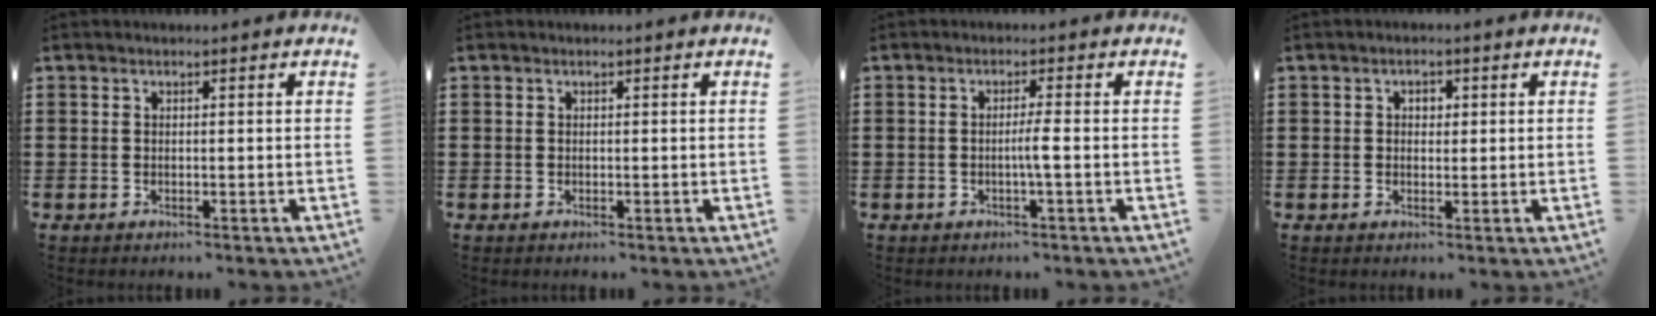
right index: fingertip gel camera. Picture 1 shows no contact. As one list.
[{"total": 0.0}, {"total": 2.3, "force": [-0.5, -0.4, 2.2], "torque": [-0.040, -0.005, -0.013]}, {"total": 1.5, "force": [0.2, 1.1, 1.0], "torque": [-0.021, 0.008, 0.003]}]